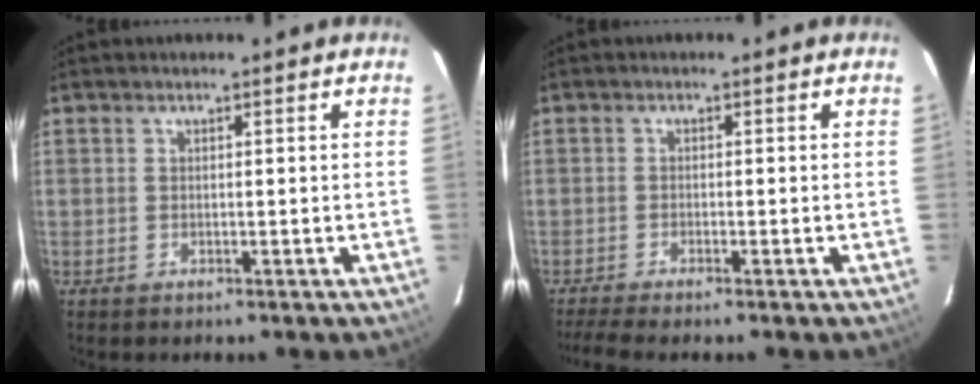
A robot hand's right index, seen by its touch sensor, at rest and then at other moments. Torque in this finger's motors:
{"motor_torque": [0.10, -0.93, 0.12, 0.01]}